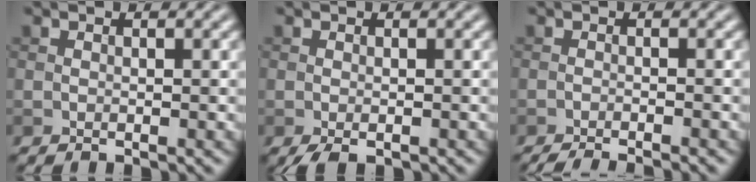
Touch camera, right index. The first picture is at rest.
{"total": 2.0, "force": [-1.3, 0.6, 1.4], "torque": [-0.028, -0.004, -0.022]}
{"total": 3.7, "force": [-3.2, 0.5, 1.8], "torque": [-0.028, -0.007, -0.054]}